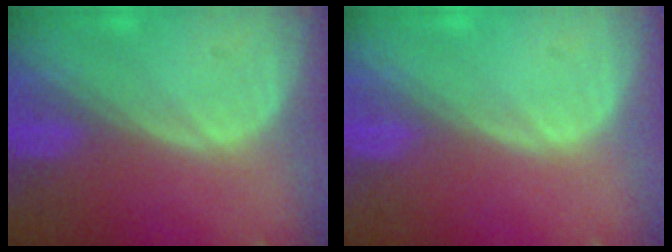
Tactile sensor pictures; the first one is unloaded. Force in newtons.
{"total": 0.0}